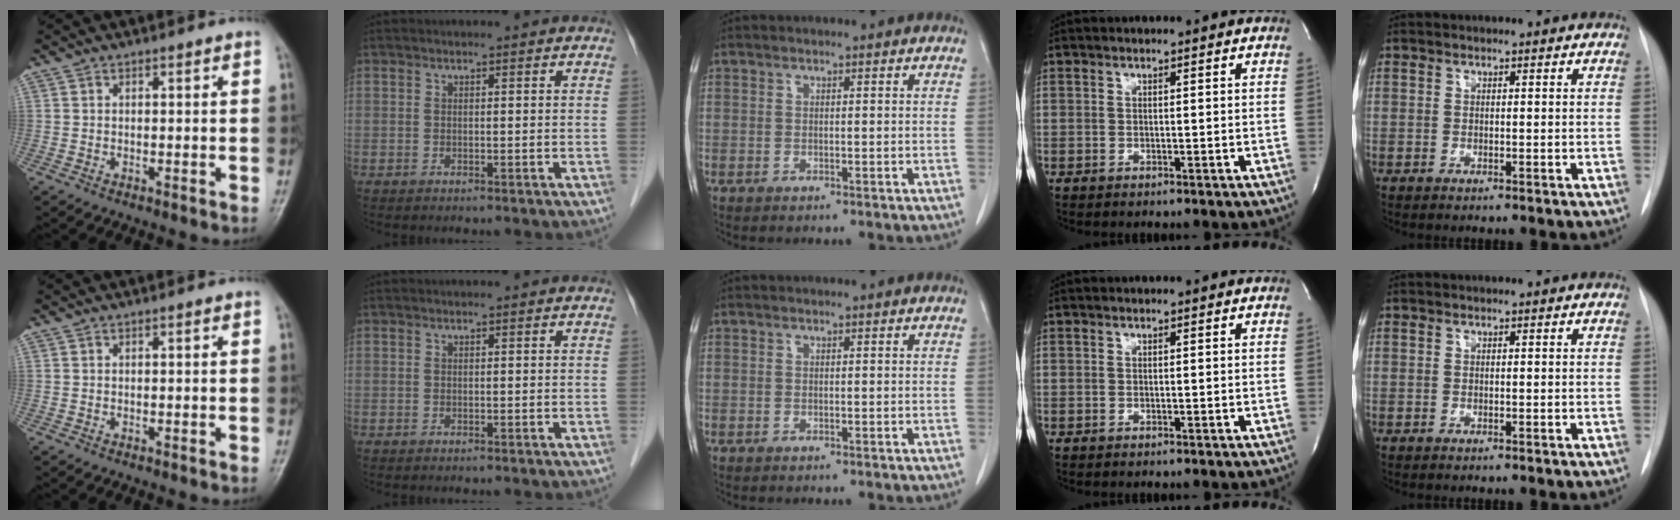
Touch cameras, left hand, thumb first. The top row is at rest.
{}